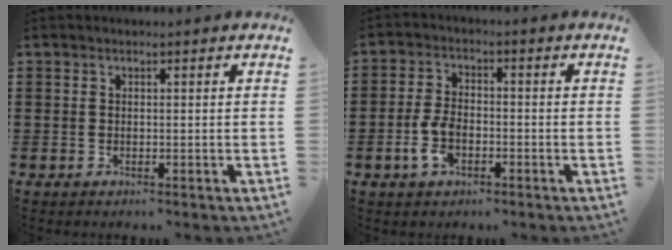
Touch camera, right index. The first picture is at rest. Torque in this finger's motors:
{"motor_torque": [1.26, 0.87, 0.42, 0.18]}